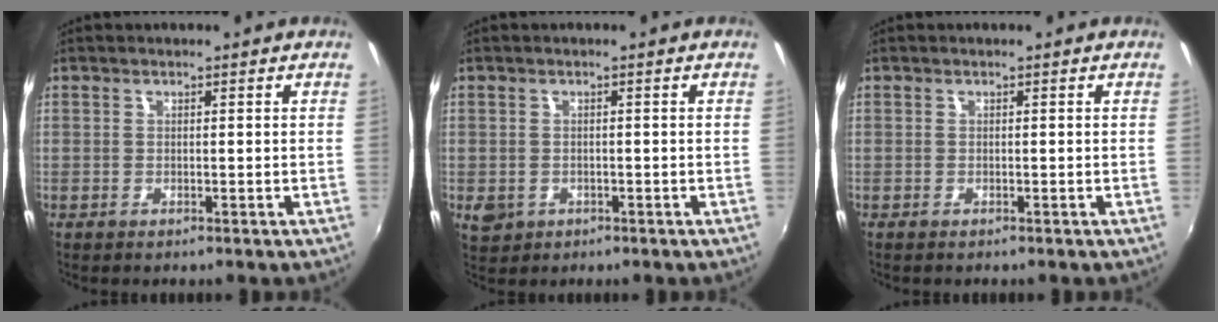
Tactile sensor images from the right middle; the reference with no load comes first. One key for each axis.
{"total": 3.3, "fx": -0.9, "fy": 2.9, "fz": 1.4, "tx": -0.028, "ty": -0.005, "tz": -0.010}
{"total": 0.0}